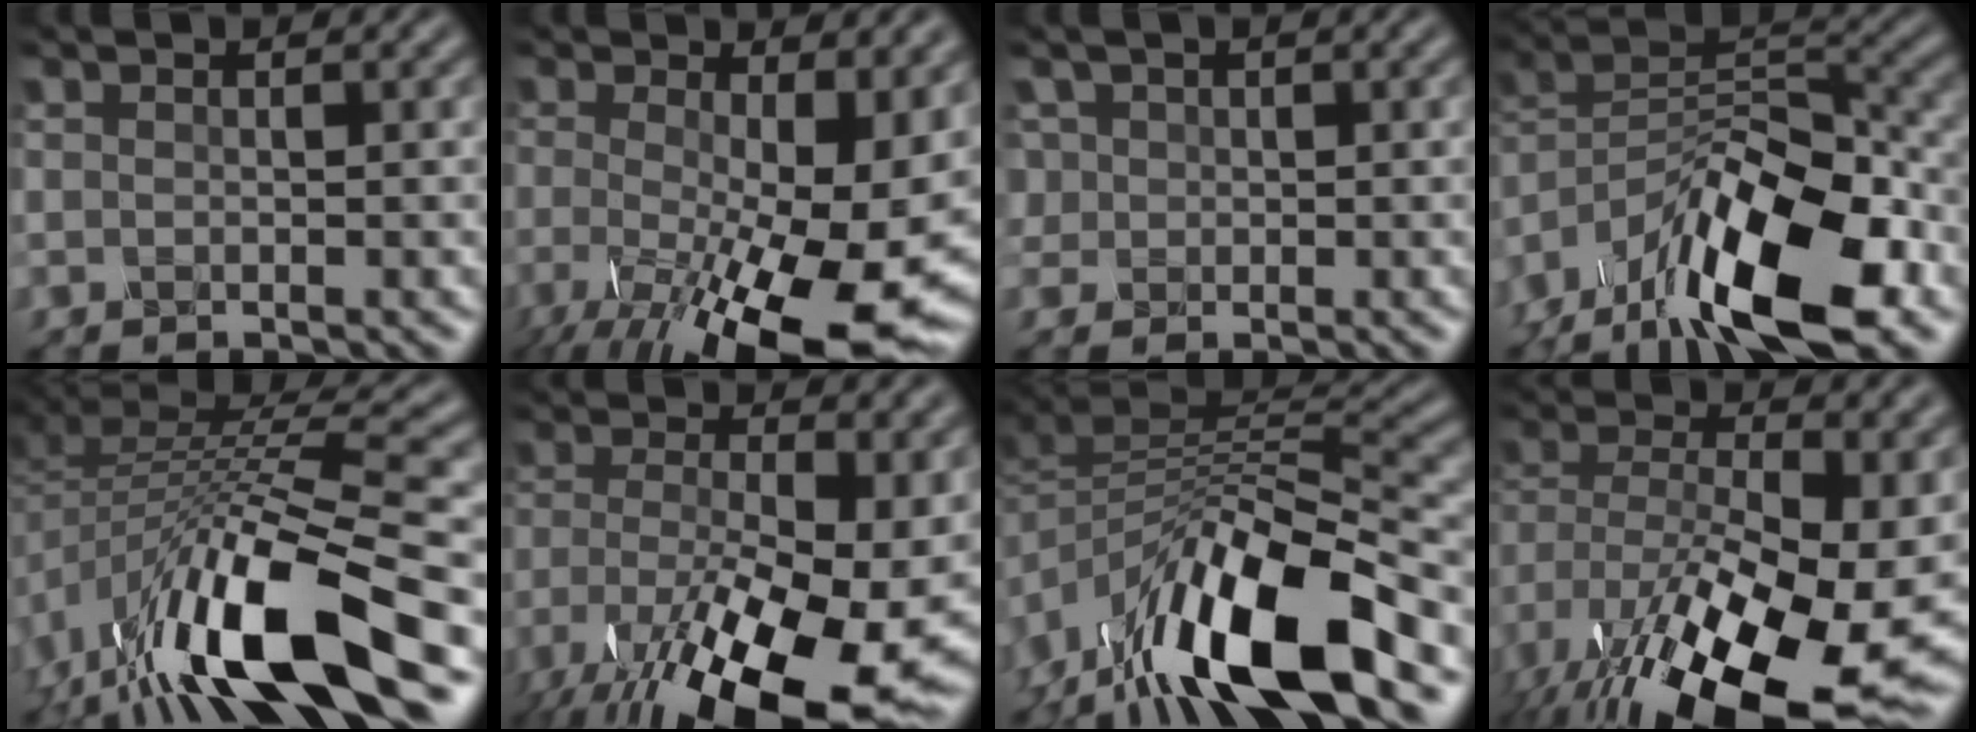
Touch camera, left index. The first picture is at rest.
{"total": 17.2, "force": [-4.3, 6.8, 15.2], "torque": [-0.227, -0.039, -0.050]}
{"total": 2.7, "force": [0.7, 2.4, 1.0], "torque": [-0.026, 0.015, 0.016]}
{"total": 15.4, "force": [-9.6, 5.8, 10.6], "torque": [-0.187, 0.008, -0.181]}
{"total": 14.1, "force": [-6.8, 4.9, 11.4], "torque": [-0.207, 0.001, -0.121]}
{"total": 18.3, "force": [-9.0, 6.8, 14.3], "torque": [-0.254, -0.030, -0.137]}
{"total": 13.8, "force": [-7.6, 5.5, 10.2], "torque": [-0.176, 0.000, -0.136]}
{"total": 19.7, "force": [-9.3, 8.5, 15.1], "torque": [-0.290, -0.038, -0.134]}